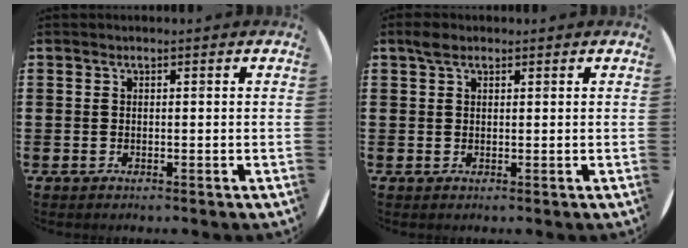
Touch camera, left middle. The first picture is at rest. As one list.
[{"total": 1.6, "force": [1.2, 0.8, 0.7], "torque": [-0.008, 0.002, 0.020]}]